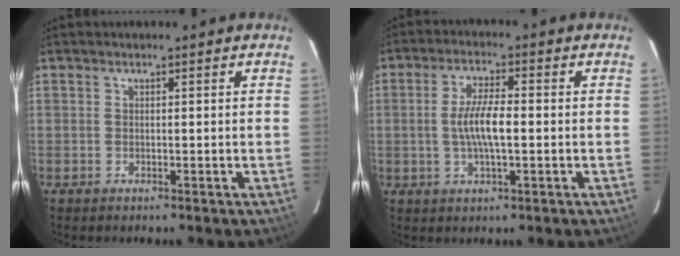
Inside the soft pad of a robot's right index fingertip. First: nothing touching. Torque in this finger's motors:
{"motor_torque": [0.98, -0.15, 0.59, 0.13]}